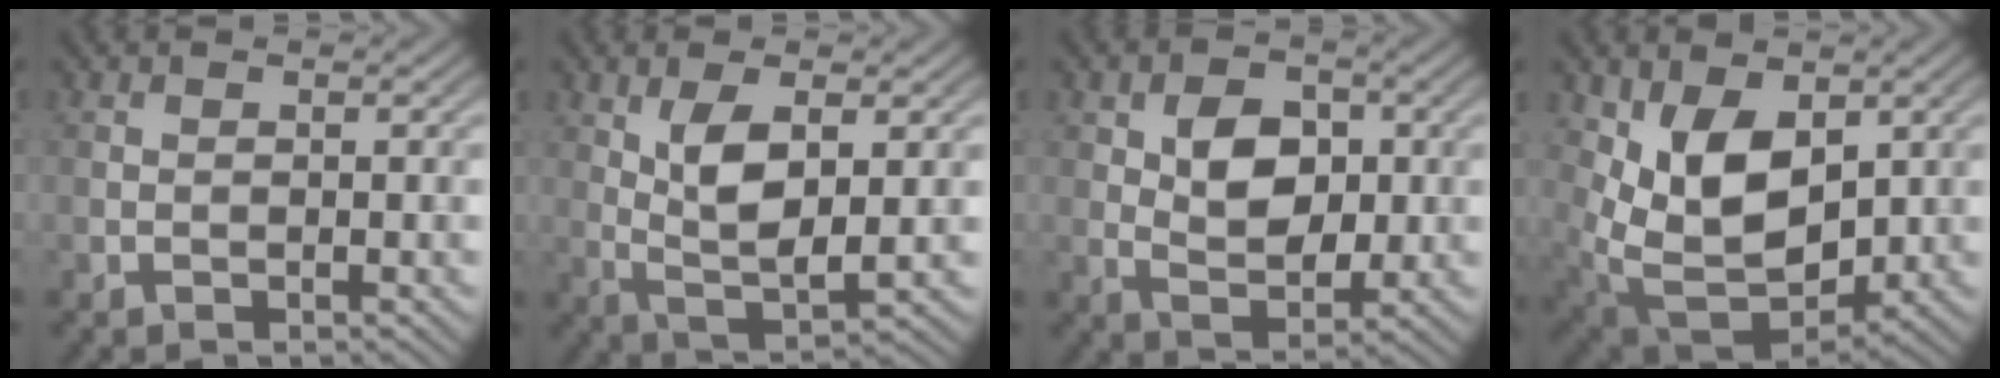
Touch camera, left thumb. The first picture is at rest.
{"total": 6.7, "force": [1.6, 2.7, 5.9], "torque": [-0.120, -0.004, 0.033]}
{"total": 6.3, "force": [1.1, 4.2, 4.5], "torque": [-0.078, -0.002, 0.016]}
{"total": 10.3, "force": [2.7, 6.4, 7.6], "torque": [-0.161, -0.022, 0.057]}